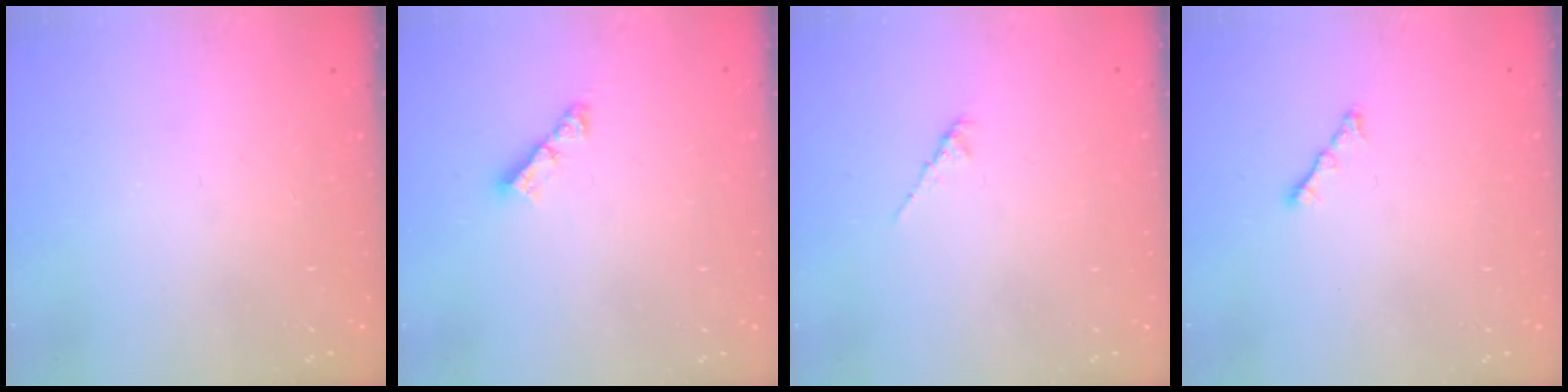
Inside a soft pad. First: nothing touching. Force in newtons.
{"total": 4.2, "press": 4.2, "slide": 0.3}
{"total": 1.6, "press": 1.5, "slide": 0.5}
{"total": 2.3, "press": 2.2, "slide": 0.7}